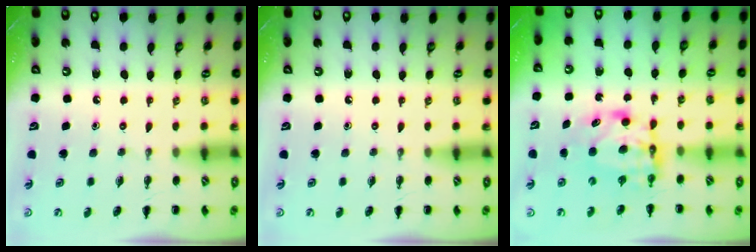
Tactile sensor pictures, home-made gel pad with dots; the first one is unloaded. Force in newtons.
{"total": 0.0}
{"total": 6.0, "press": 6.0, "slide": 0.7}